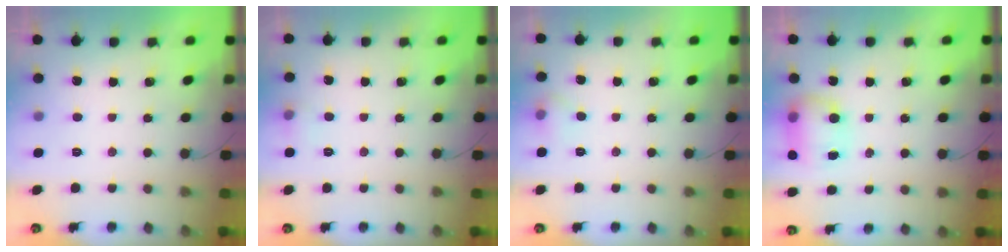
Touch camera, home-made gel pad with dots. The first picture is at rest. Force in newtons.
{"total": 5.3, "press": 5.0, "slide": 1.7}
{"total": 5.1, "press": 4.6, "slide": 2.3}
{"total": 8.0, "press": 8.0, "slide": 0.5}